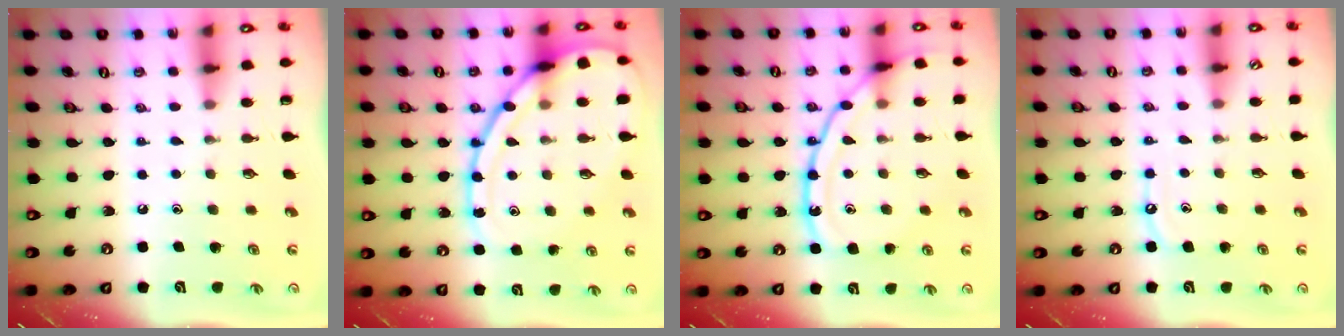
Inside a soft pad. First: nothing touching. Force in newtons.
{"total": 17.2, "press": 17.1, "slide": 1.8}
{"total": 15.8, "press": 15.7, "slide": 1.6}
{"total": 5.3, "press": 5.3, "slide": 0.5}